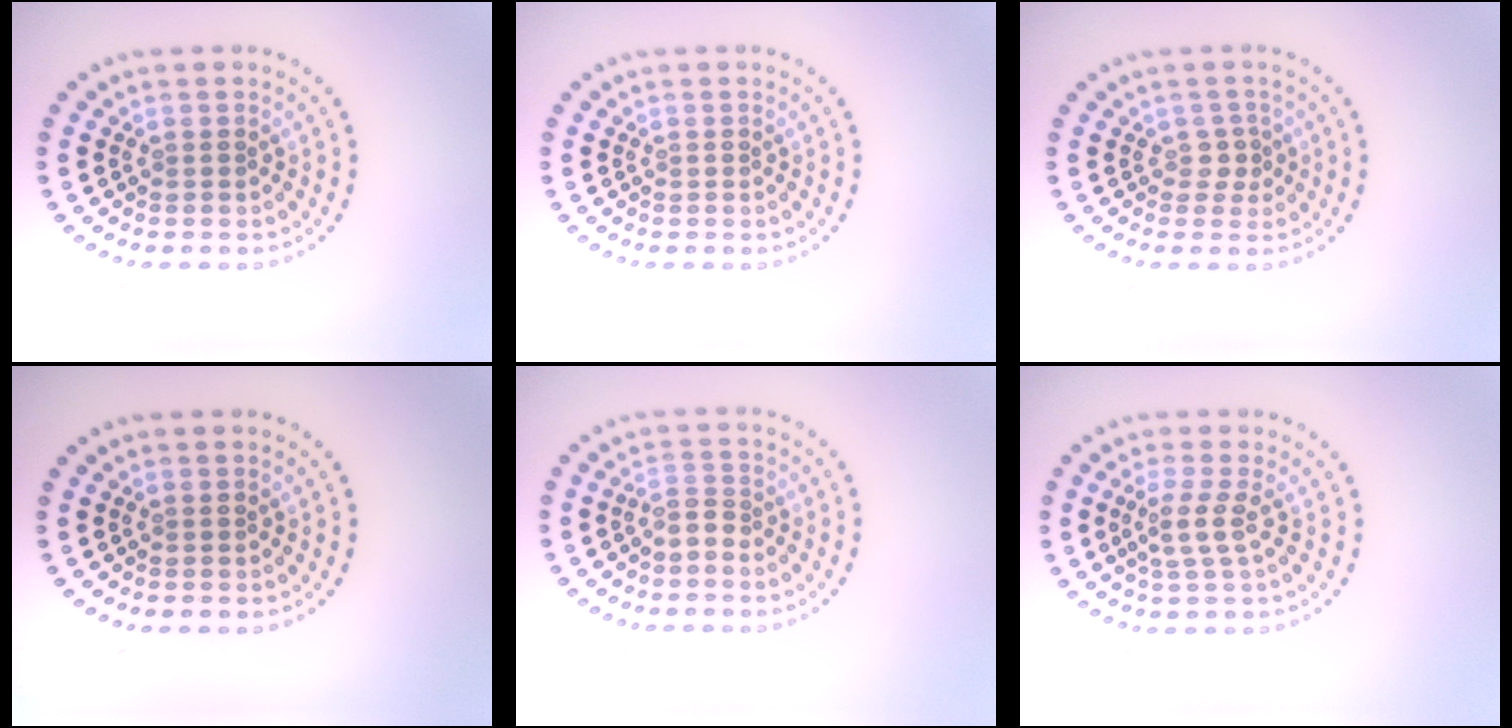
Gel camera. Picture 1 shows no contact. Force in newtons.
{"total": 0.0}
{"total": 1.1, "press": 0.9, "slide": 0.7}
{"total": 0.0}
{"total": 1.7, "press": 1.2, "slide": 1.2}
{"total": 2.2, "press": 1.6, "slide": 1.4}